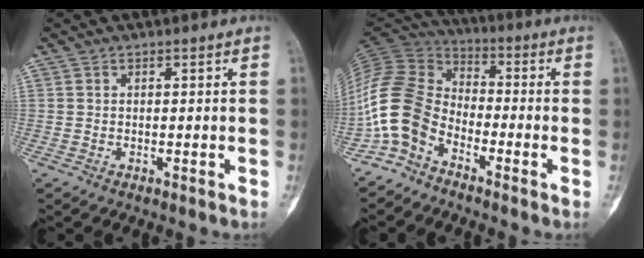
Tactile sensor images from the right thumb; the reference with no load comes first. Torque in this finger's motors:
{"motor_torque": [0.84, 0.71, 1.24, -1.16, 0.19]}